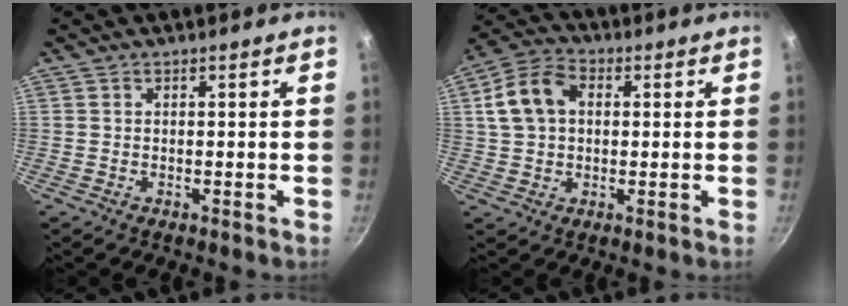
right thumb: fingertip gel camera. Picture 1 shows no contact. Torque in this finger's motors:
{"motor_torque": [-0.68, 1.26, 0.63, -0.64, 0.06]}